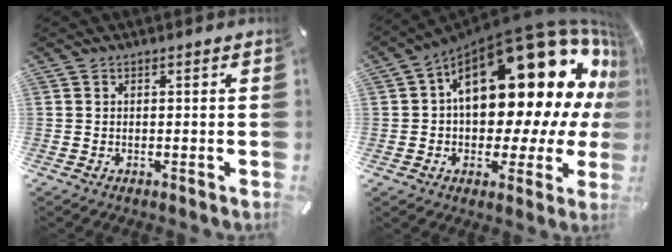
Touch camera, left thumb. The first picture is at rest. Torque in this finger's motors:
{"motor_torque": [1.74, 1.85, 2.75, -0.02, 0.77]}